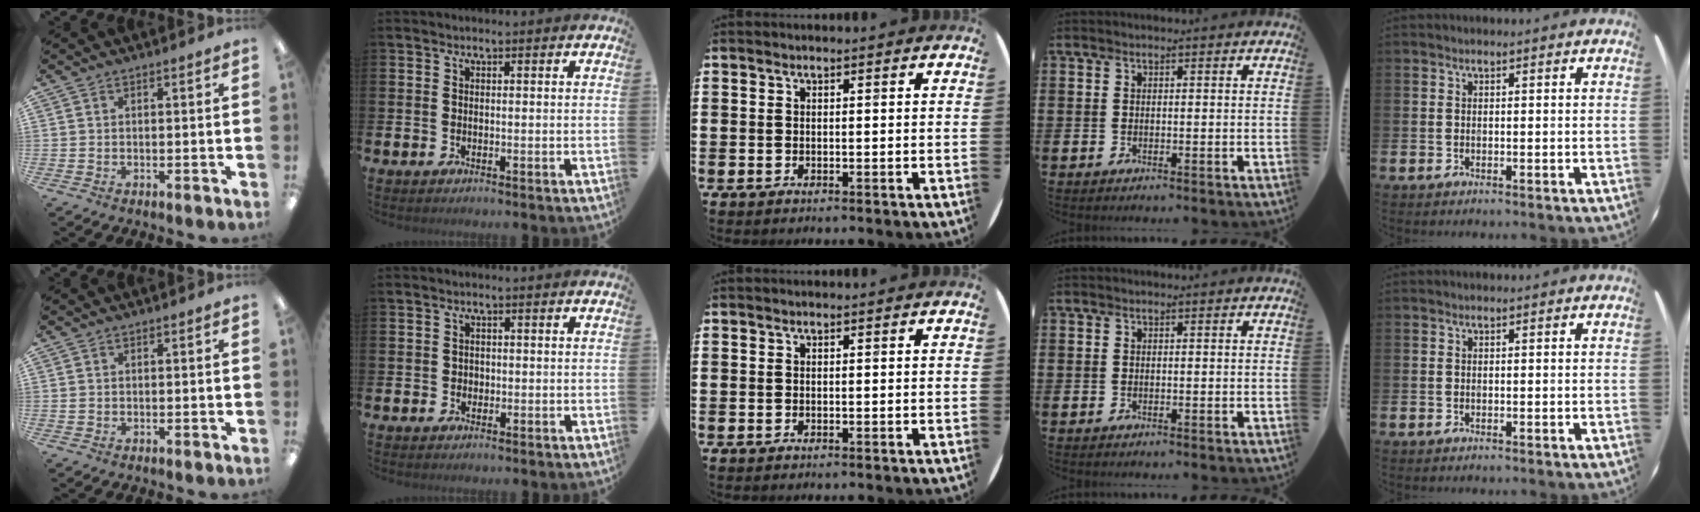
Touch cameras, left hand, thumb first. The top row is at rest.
{"thumb": {"total": 0.6, "force": [0.2, 0.5, 0.1], "torque": [-0.002, 0.005, 0.001]}, "index": {"total": 1.0, "force": [0.1, 1.0, 0.2], "torque": [0.002, 0.005, -0.002]}}